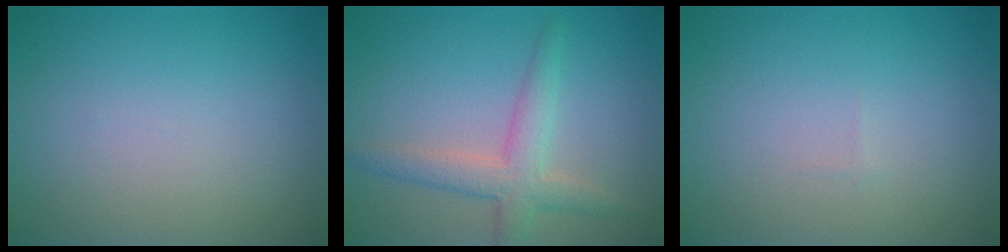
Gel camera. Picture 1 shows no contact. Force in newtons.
{"total": 3.6, "press": 3.6, "slide": 0.1}
{"total": 0.0}